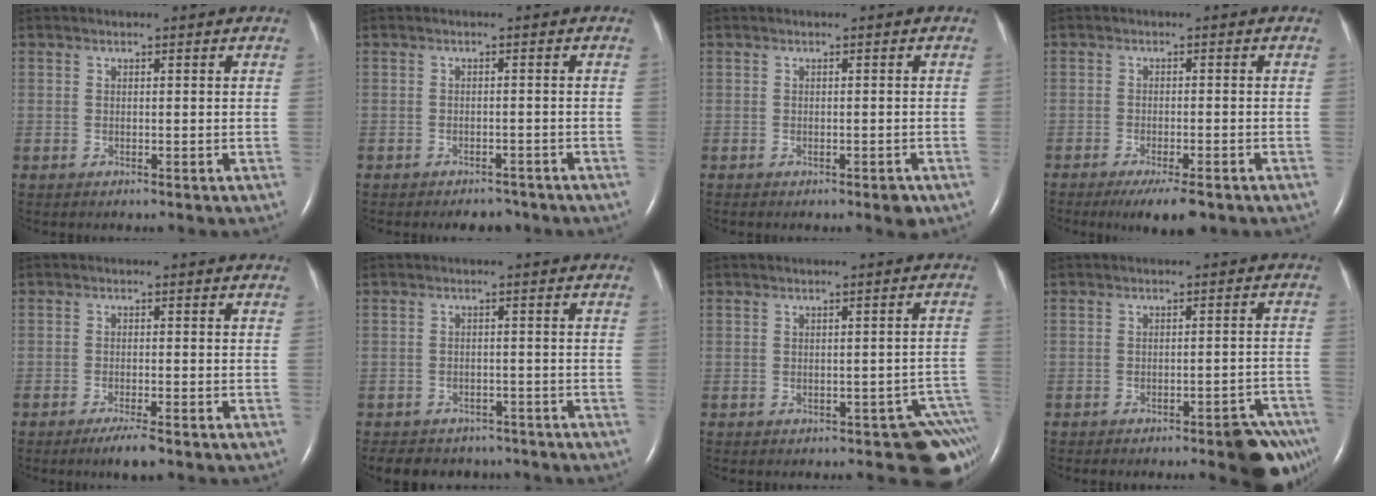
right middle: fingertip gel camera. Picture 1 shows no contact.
{"total": 3.2, "force": [-2.8, 1.4, 0.9], "torque": [-0.015, 0.000, -0.036]}
{"total": 1.5, "force": [-1.0, 0.5, 1.1], "torque": [-0.013, -0.002, -0.010]}
{"total": 6.3, "force": [-4.5, 1.1, 4.2], "torque": [-0.062, -0.014, -0.065]}
{"total": 3.6, "force": [-2.6, 0.3, 2.5], "torque": [-0.046, -0.007, -0.044]}
{"total": 9.1, "force": [-8.0, 4.0, 2.0], "torque": [-0.038, 0.000, -0.097]}
{"total": 6.7, "force": [-4.7, 2.1, 4.3], "torque": [-0.028, 0.008, -0.055]}
{"total": 8.2, "force": [-5.9, 1.4, 5.5], "torque": [-0.039, 0.010, -0.075]}